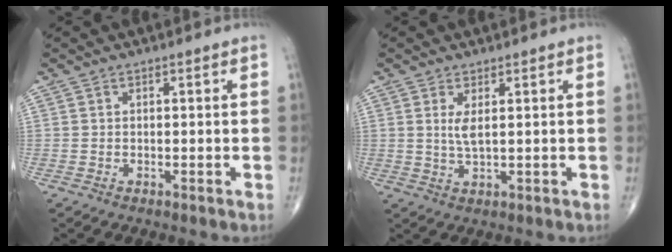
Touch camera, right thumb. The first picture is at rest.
{"total": 2.9, "force": [0.8, 0.7, 2.7], "torque": [-0.059, -0.012, 0.023]}